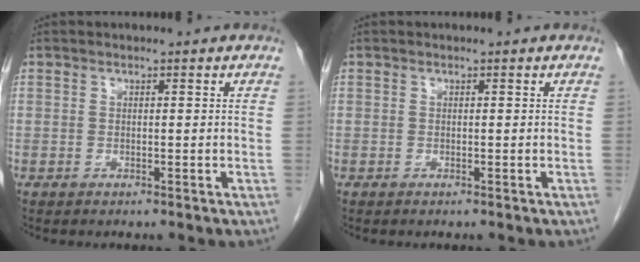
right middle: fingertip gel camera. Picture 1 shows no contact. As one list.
[{"total": 0.0}]